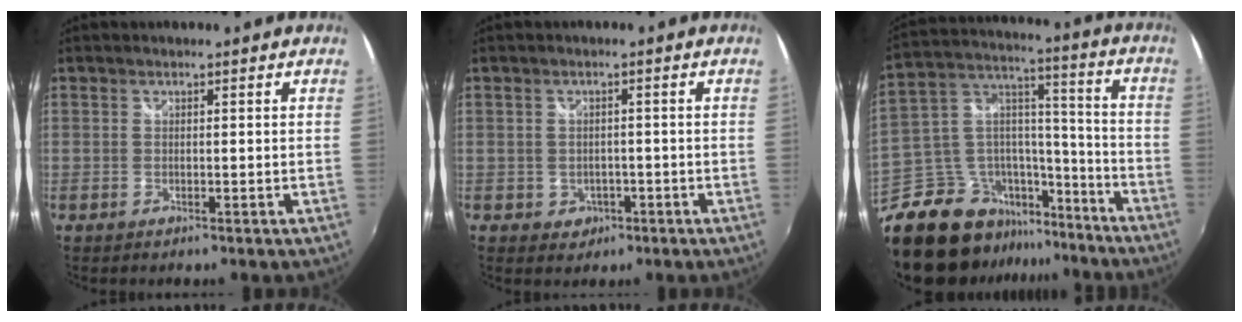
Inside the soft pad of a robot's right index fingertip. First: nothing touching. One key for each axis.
{"total": 3.3, "fx": -1.2, "fy": 2.9, "fz": 0.8, "tx": -0.022, "ty": 0.002, "tz": -0.010}
{"total": 21.4, "fx": -16.9, "fy": 10.6, "fz": 7.8, "tx": -0.169, "ty": 0.044, "tz": -0.267}